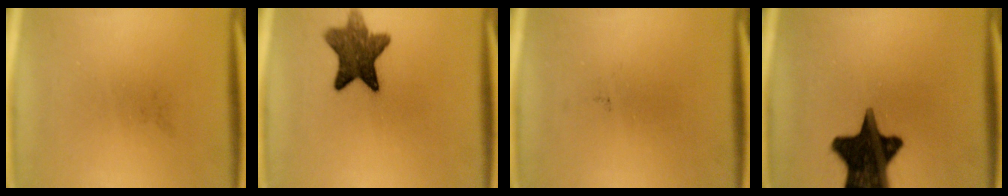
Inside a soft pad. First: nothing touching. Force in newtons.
{"total": 9.5}
{"total": 0.0}
{"total": 18.9}